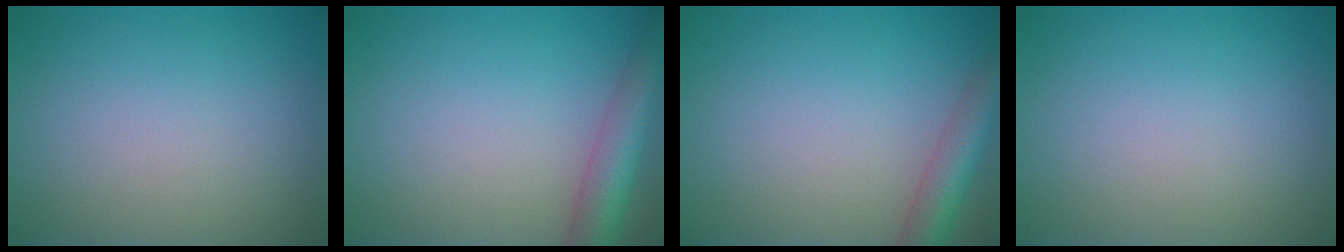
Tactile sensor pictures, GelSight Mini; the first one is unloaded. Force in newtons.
{"total": 5.1, "press": 5.1, "slide": 0.2}
{"total": 4.0, "press": 4.0, "slide": 0.3}
{"total": 0.0}